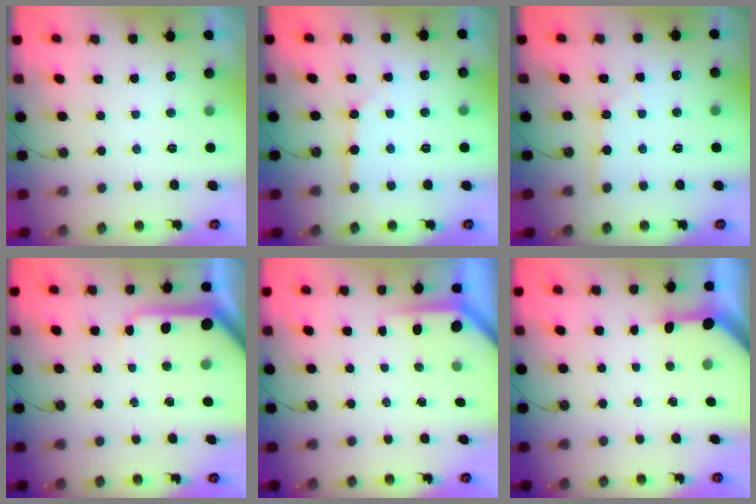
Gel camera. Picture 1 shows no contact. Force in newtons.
{"total": 2.7, "press": 2.7, "slide": 0.4}
{"total": 2.6, "press": 2.6, "slide": 0.4}
{"total": 9.7, "press": 9.7, "slide": 1.1}
{"total": 3.7, "press": 3.7, "slide": 0.2}
{"total": 3.5, "press": 3.5, "slide": 0.4}